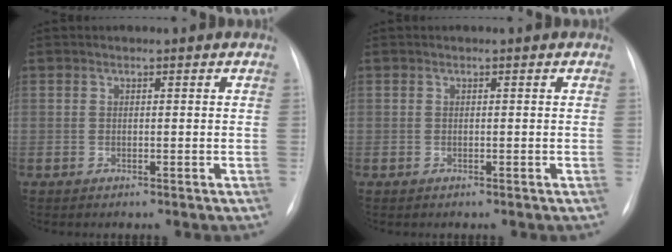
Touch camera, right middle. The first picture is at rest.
{"total": 0.0}